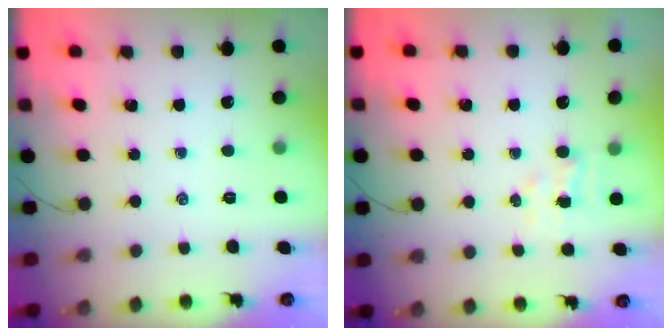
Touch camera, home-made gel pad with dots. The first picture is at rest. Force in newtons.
{"total": 3.8, "press": 3.7, "slide": 1.0}